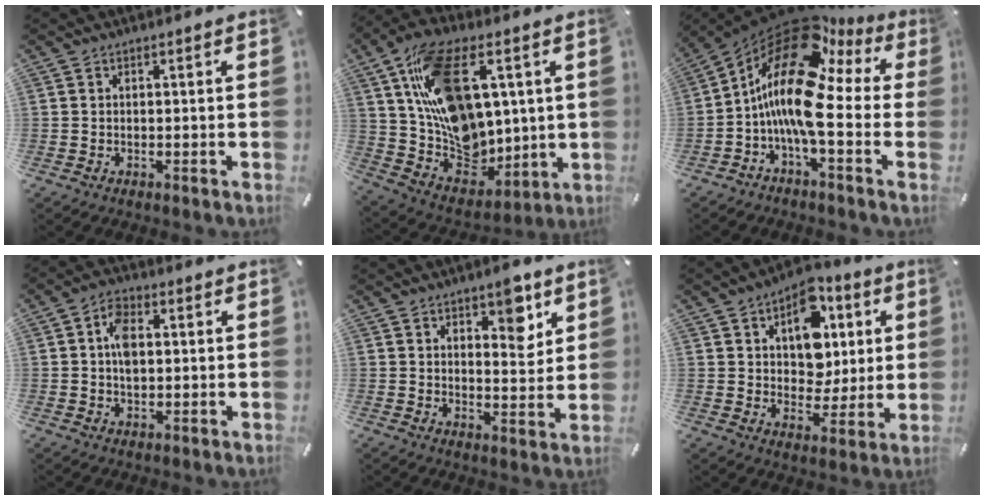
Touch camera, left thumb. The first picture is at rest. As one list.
[{"total": 21.8, "force": [7.8, 14.3, 14.5], "torque": [-0.269, -0.037, 0.145]}, {"total": 17.8, "force": [1.8, 7.2, 16.2], "torque": [-0.326, -0.035, 0.025]}, {"total": 6.1, "force": [0.8, 3.9, 4.6], "torque": [-0.084, 0.002, 0.009]}, {"total": 7.9, "force": [4.9, 4.1, 4.6], "torque": [-0.041, -0.030, 0.078]}, {"total": 13.0, "force": [4.5, 10.0, 6.9], "torque": [-0.088, -0.023, 0.081]}]